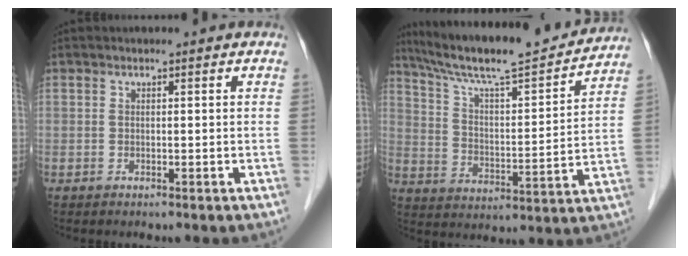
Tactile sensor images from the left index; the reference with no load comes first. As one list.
[{"total": 20.3, "force": [18.3, 1.2, 8.8], "torque": [-0.153, -0.002, 0.281]}]